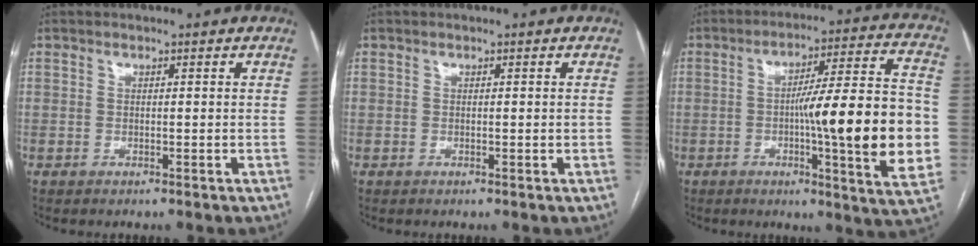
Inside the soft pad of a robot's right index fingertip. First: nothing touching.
{"total": 0.5, "force": [0.0, 0.1, 0.5], "torque": [-0.011, 0.001, 0.004]}
{"total": 19.8, "force": [-2.8, 0.9, 19.5], "torque": [-0.256, 0.006, -0.037]}